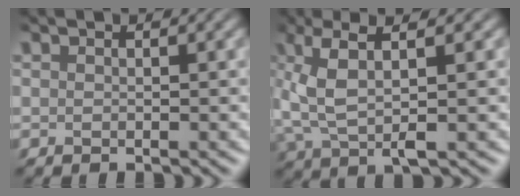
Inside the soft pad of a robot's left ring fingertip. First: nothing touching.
{"total": 5.2, "force": [1.0, 1.7, 4.8], "torque": [-0.106, 0.004, 0.019]}